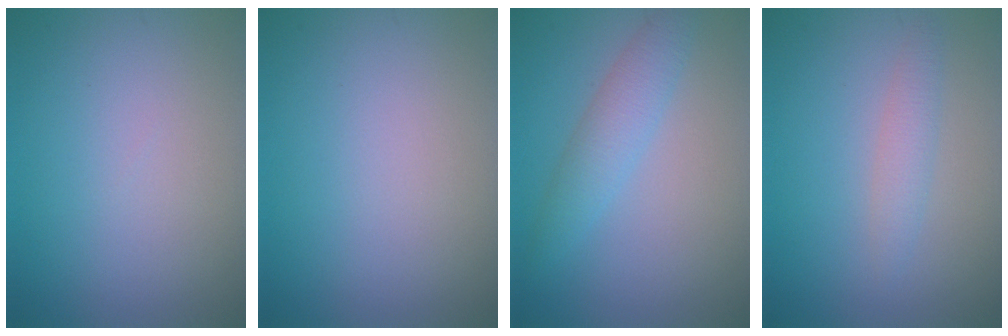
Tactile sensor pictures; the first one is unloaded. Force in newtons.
{"total": 0.0}
{"total": 2.9, "press": 2.9, "slide": 0.1}
{"total": 1.7, "press": 1.7, "slide": 0.1}